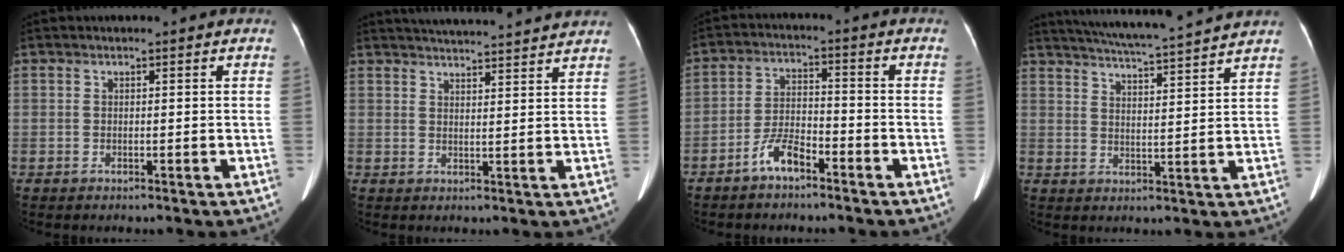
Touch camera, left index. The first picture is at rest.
{"total": 14.8, "force": [14.0, 0.5, 4.7], "torque": [-0.074, 0.016, 0.183]}
{"total": 5.1, "force": [-3.7, 1.5, 3.2], "torque": [-0.072, 0.007, -0.071]}
{"total": 14.8, "force": [13.5, -0.5, 6.0], "torque": [-0.109, 0.008, 0.191]}